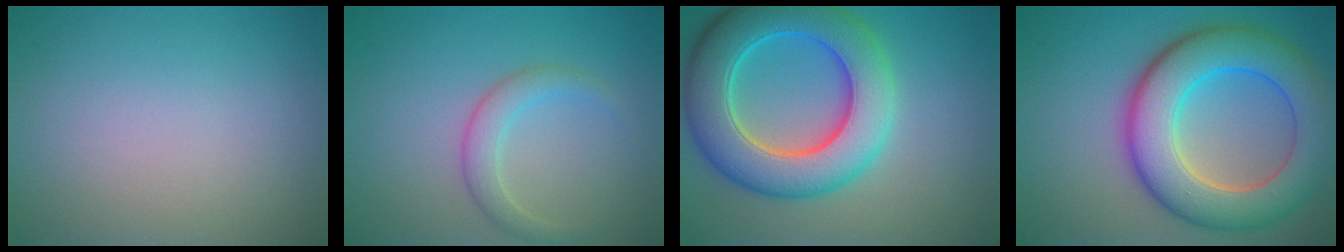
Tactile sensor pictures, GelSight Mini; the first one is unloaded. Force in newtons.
{"total": 2.4, "press": 2.4, "slide": 0.1}
{"total": 10.1, "press": 10.1, "slide": 0.6}
{"total": 10.1, "press": 10.1, "slide": 0.2}